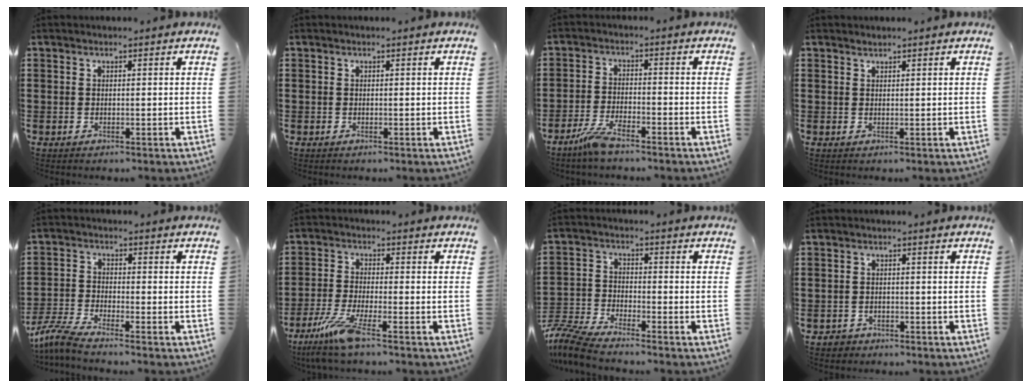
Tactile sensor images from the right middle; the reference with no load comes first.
{"total": 0.0}
{"total": 4.6, "force": [-3.5, 0.7, 2.9], "torque": [-0.074, -0.008, -0.072]}
{"total": 0.7, "force": [0.7, 0.2, -0.1], "torque": [-0.001, 0.000, 0.014]}
{"total": 4.9, "force": [-4.4, 0.3, 2.1], "torque": [-0.070, -0.016, -0.094]}
{"total": 6.8, "force": [-4.6, 0.4, 5.0], "torque": [-0.119, -0.024, -0.091]}
{"total": 7.6, "force": [-7.1, 0.9, 2.4], "torque": [-0.079, -0.005, -0.149]}
{"total": 1.5, "force": [-1.3, 0.8, -0.1], "torque": [-0.003, 0.002, -0.030]}